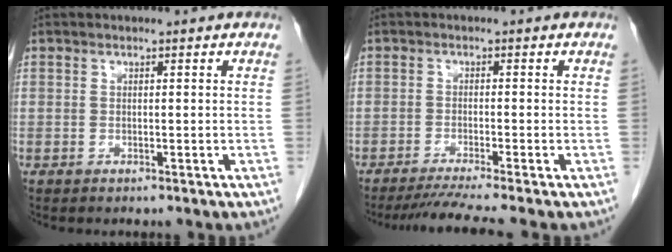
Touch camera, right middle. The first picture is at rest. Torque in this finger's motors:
{"motor_torque": [0.03, -0.02, 0.01, 0.04]}